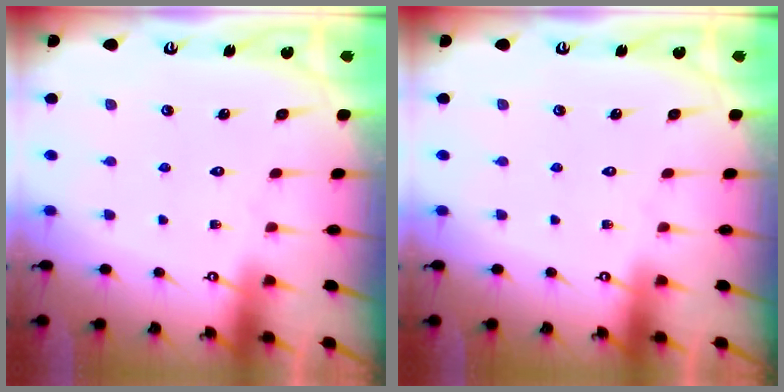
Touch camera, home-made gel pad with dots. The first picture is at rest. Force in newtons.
{"total": 0.0}